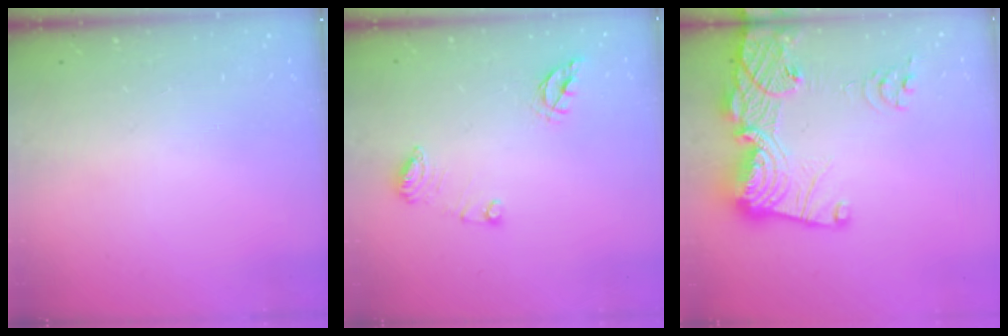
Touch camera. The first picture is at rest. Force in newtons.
{"total": 8.7, "press": 8.6, "slide": 1.0}
{"total": 19.9, "press": 19.7, "slide": 2.1}